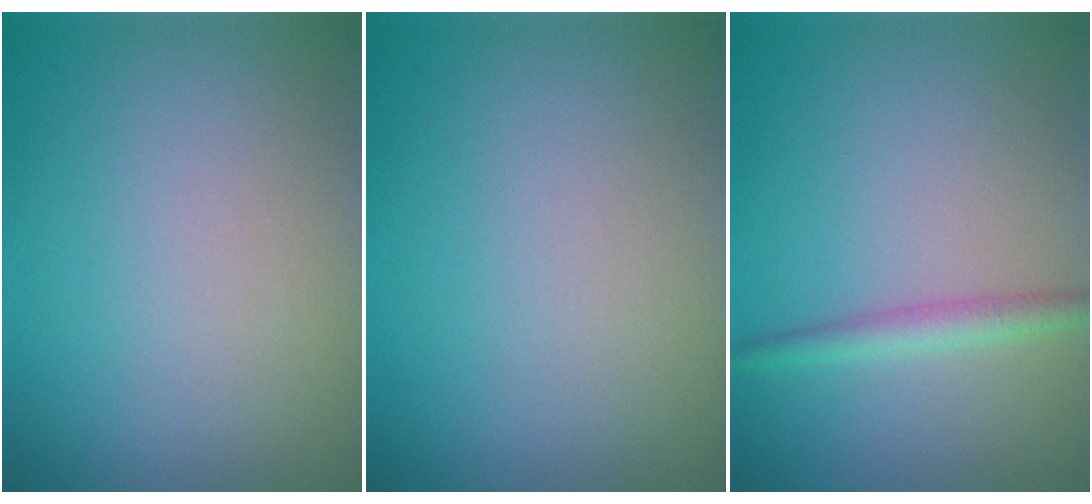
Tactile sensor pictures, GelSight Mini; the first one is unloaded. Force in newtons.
{"total": 0.0}
{"total": 2.0, "press": 2.0, "slide": 0.0}